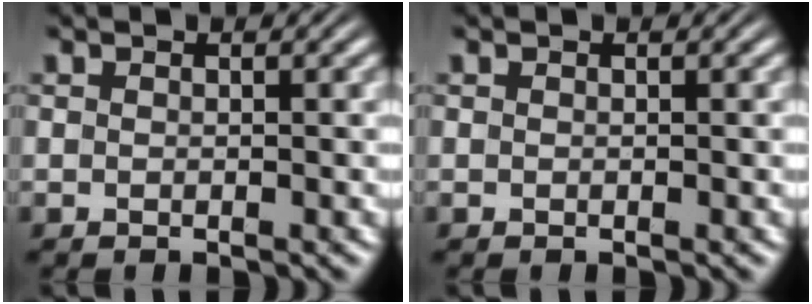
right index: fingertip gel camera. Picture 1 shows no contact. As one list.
[{"total": 0.0}]